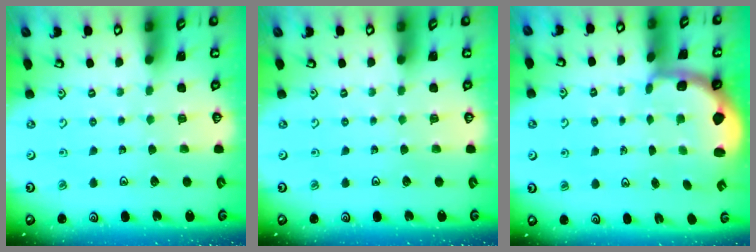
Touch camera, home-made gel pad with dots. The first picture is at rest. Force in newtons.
{"total": 0.0}
{"total": 2.4, "press": 1.1, "slide": 2.1}